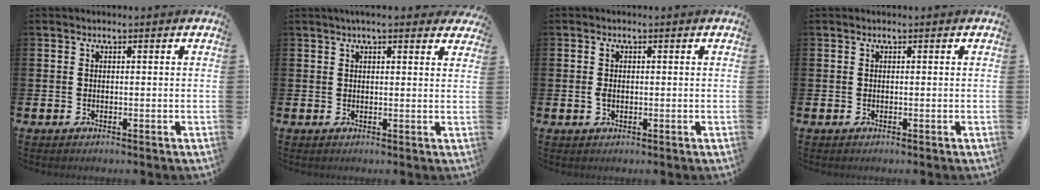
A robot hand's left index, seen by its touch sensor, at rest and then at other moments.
{"total": 2.7, "force": [2.4, 0.4, 1.1], "torque": [-0.022, -0.005, 0.042]}
{"total": 1.6, "force": [0.1, 1.1, 1.2], "torque": [-0.024, 0.008, -0.001]}
{"total": 0.0}